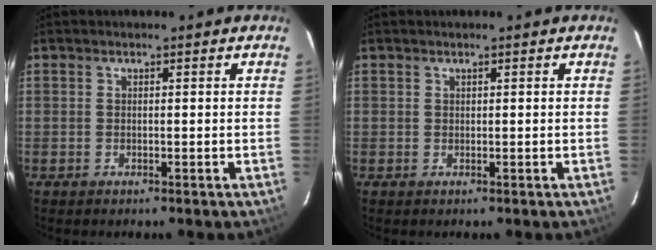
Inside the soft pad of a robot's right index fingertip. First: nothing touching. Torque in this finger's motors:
{"motor_torque": [0.01, 0.01, 0.00, 0.01]}